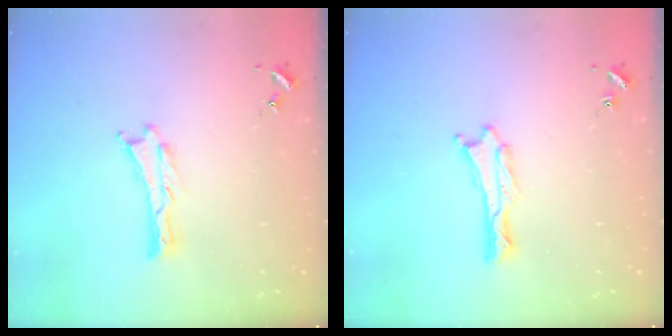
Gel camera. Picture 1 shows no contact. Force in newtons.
{"total": 0.6, "press": 0.6, "slide": 0.1}